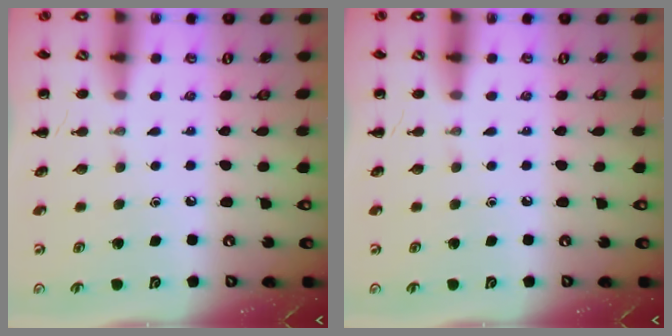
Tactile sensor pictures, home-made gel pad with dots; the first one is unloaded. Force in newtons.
{"total": 0.0}